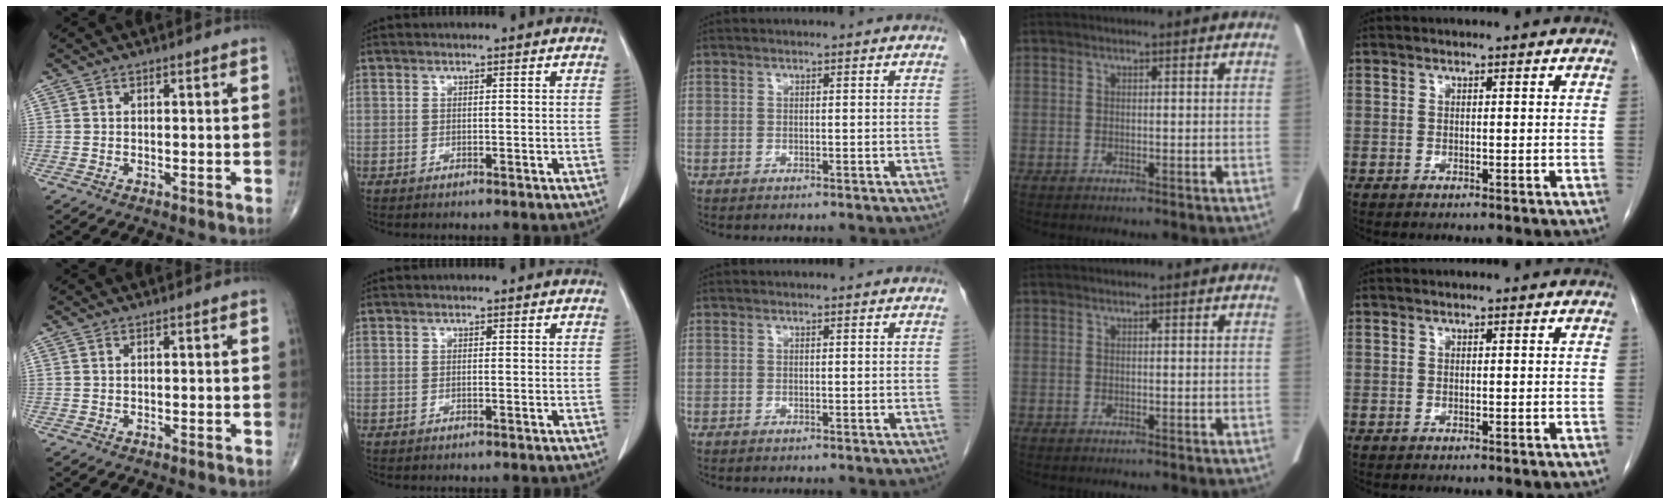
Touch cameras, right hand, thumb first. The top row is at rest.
{}